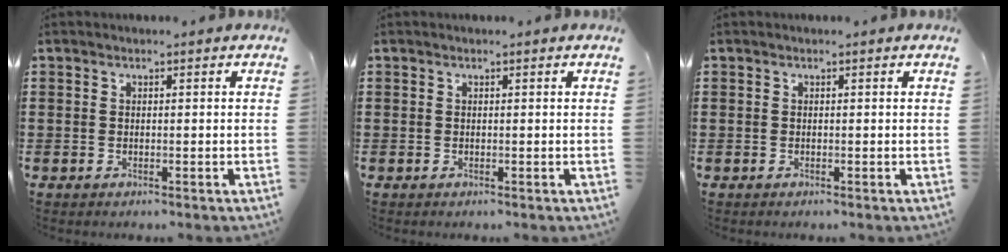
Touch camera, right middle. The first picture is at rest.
{"total": 0.0}
{"total": 0.0}